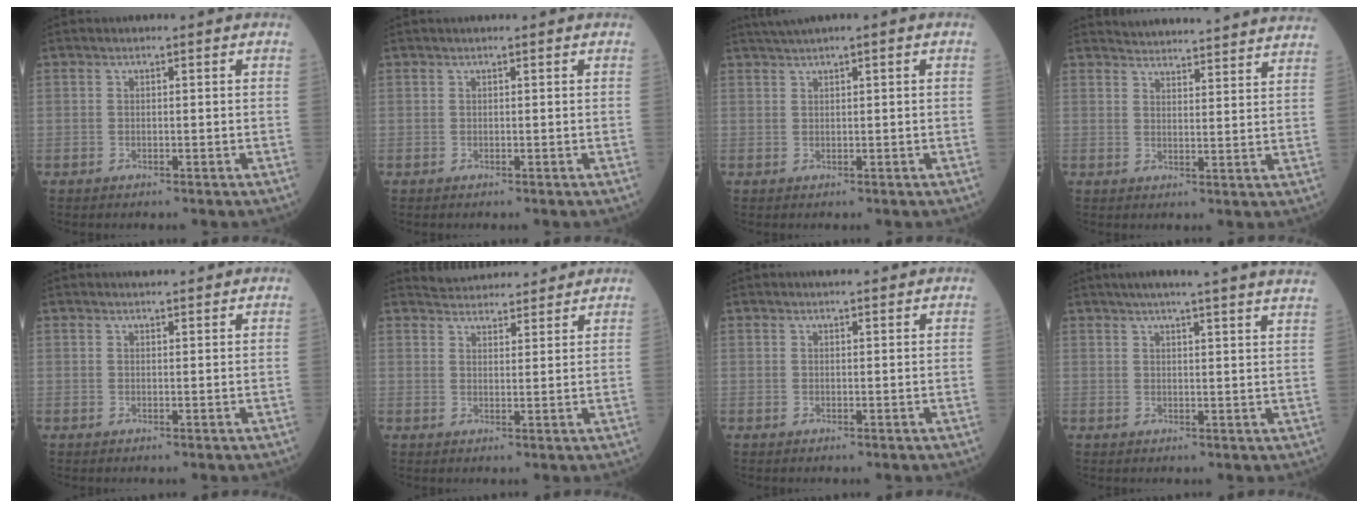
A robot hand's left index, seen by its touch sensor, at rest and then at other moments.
{"total": 0.8, "force": [0.7, -0.1, 0.3], "torque": [-0.008, 0.014, 0.013]}
{"total": 2.6, "force": [1.8, -0.4, 1.8], "torque": [-0.041, 0.016, 0.038]}
{"total": 20.5, "force": [19.9, 1.0, 5.0], "torque": [-0.065, -0.020, 0.240]}
{"total": 3.6, "force": [3.4, 0.4, 1.2], "torque": [-0.018, 0.018, 0.046]}
{"total": 9.1, "force": [8.8, 1.5, 1.6], "torque": [-0.027, 0.021, 0.122]}
{"total": 3.5, "force": [3.2, 0.3, 1.3], "torque": [-0.019, 0.015, 0.041]}
{"total": 20.7, "force": [18.5, -0.6, 9.3], "torque": [-0.141, -0.009, 0.222]}